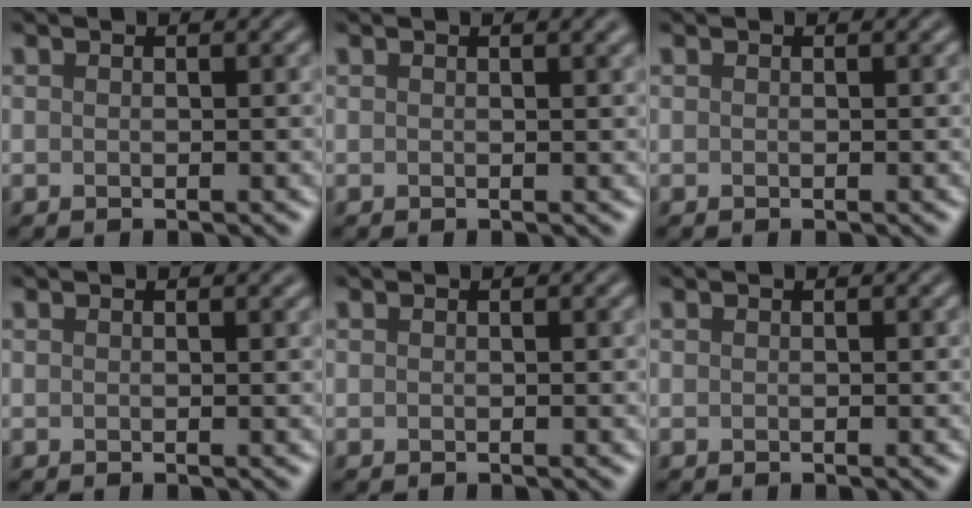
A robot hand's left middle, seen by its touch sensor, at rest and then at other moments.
{"total": 1.2, "force": [0.7, 0.3, 0.8], "torque": [-0.010, 0.002, 0.009]}
{"total": 0.0}
{"total": 0.5, "force": [0.4, 0.1, 0.3], "torque": [-0.004, 0.000, 0.007]}
{"total": 0.0}
{"total": 0.0}